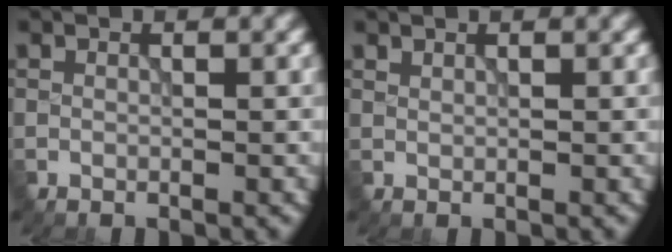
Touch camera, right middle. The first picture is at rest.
{"total": 0.6, "force": [0.6, 0.1, 0.1], "torque": [-0.004, -0.001, 0.017]}